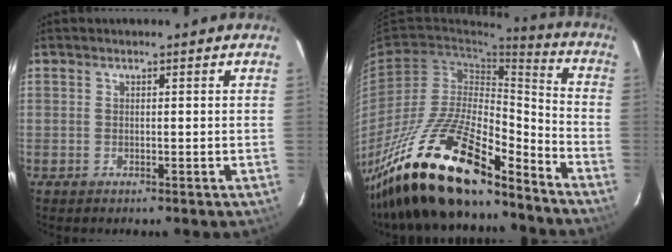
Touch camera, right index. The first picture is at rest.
{"total": 24.4, "force": [-18.5, 6.8, 14.4], "torque": [-0.270, -0.021, -0.324]}